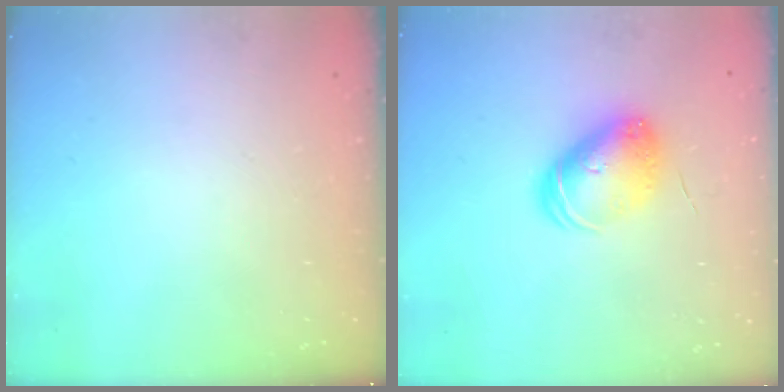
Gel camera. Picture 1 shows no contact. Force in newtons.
{"total": 9.4, "press": 9.4, "slide": 0.5}